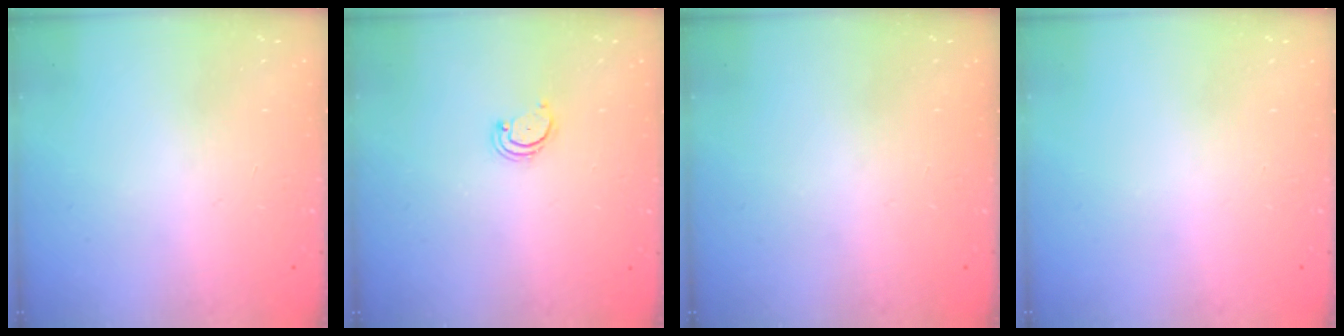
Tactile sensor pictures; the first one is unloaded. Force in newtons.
{"total": 2.6, "press": 2.5, "slide": 0.5}
{"total": 0.0}
{"total": 0.0}